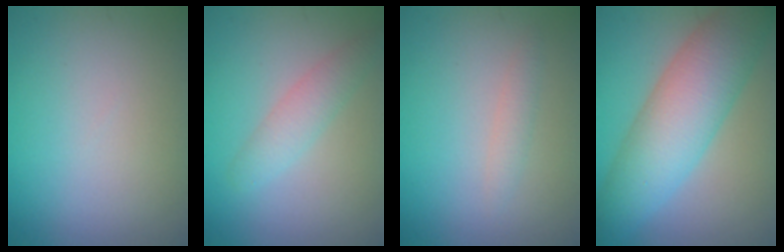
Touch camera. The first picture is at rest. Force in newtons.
{"total": 2.4, "press": 2.4, "slide": 0.1}
{"total": 1.2, "press": 1.2, "slide": 0.0}
{"total": 8.3, "press": 8.3, "slide": 0.2}